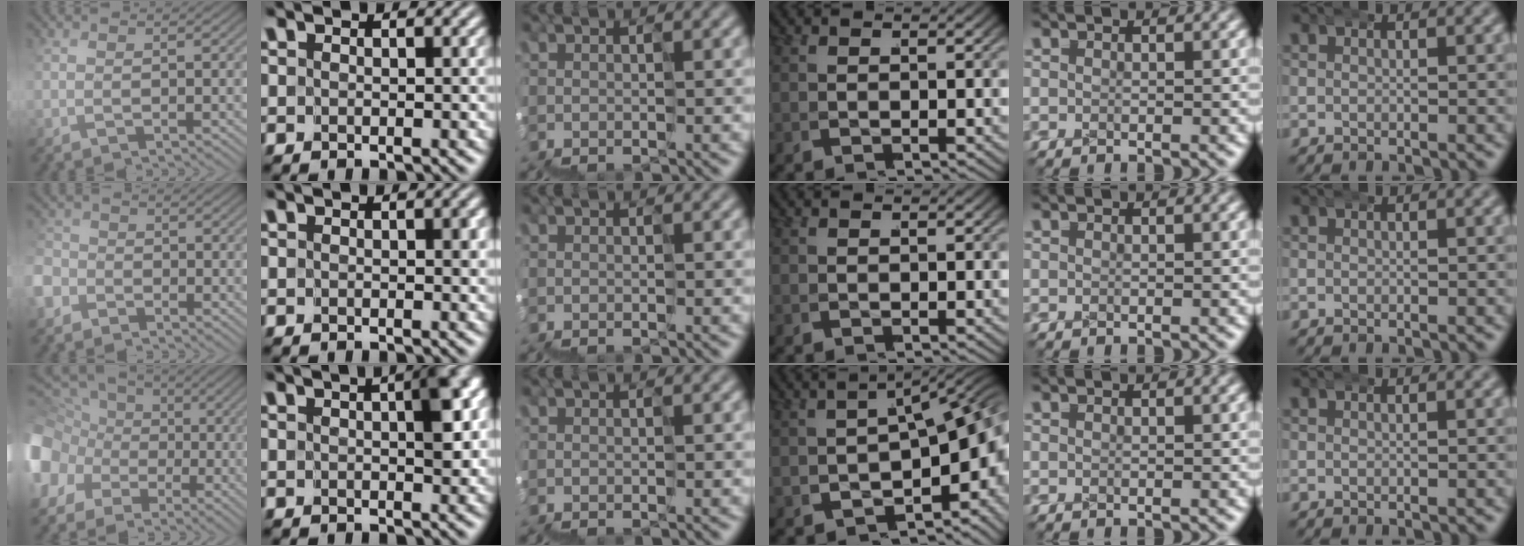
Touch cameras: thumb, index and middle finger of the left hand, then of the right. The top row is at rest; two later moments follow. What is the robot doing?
{"motion": "wrap", "object": "ethernet cable"}